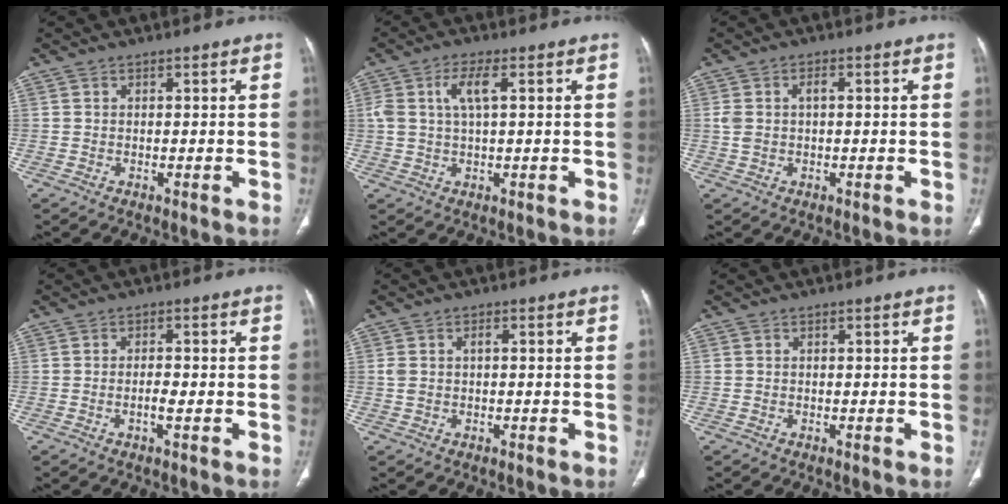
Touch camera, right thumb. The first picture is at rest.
{"total": 5.4, "force": [1.4, 1.9, 4.8], "torque": [-0.113, 0.011, 0.032]}
{"total": 3.3, "force": [0.3, 1.8, 2.7], "torque": [-0.072, 0.014, 0.008]}
{"total": 2.1, "force": [-0.6, 0.6, 1.9], "torque": [-0.037, 0.002, -0.010]}
{"total": 2.3, "force": [0.2, 1.3, 1.9], "torque": [-0.053, 0.012, 0.004]}
{"total": 0.0}